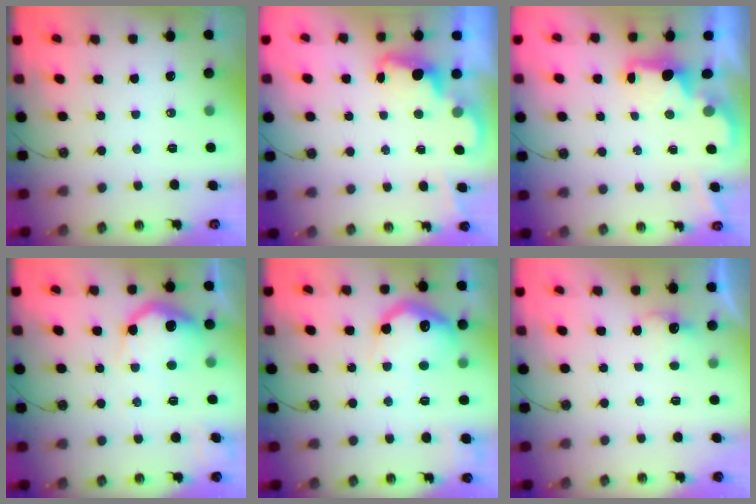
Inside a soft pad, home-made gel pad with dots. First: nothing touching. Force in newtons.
{"total": 2.3, "press": 2.3, "slide": 0.5}
{"total": 1.9, "press": 1.7, "slide": 0.7}
{"total": 16.0, "press": 15.9, "slide": 1.1}
{"total": 17.7, "press": 17.6, "slide": 1.4}
{"total": 3.9, "press": 3.9, "slide": 0.8}